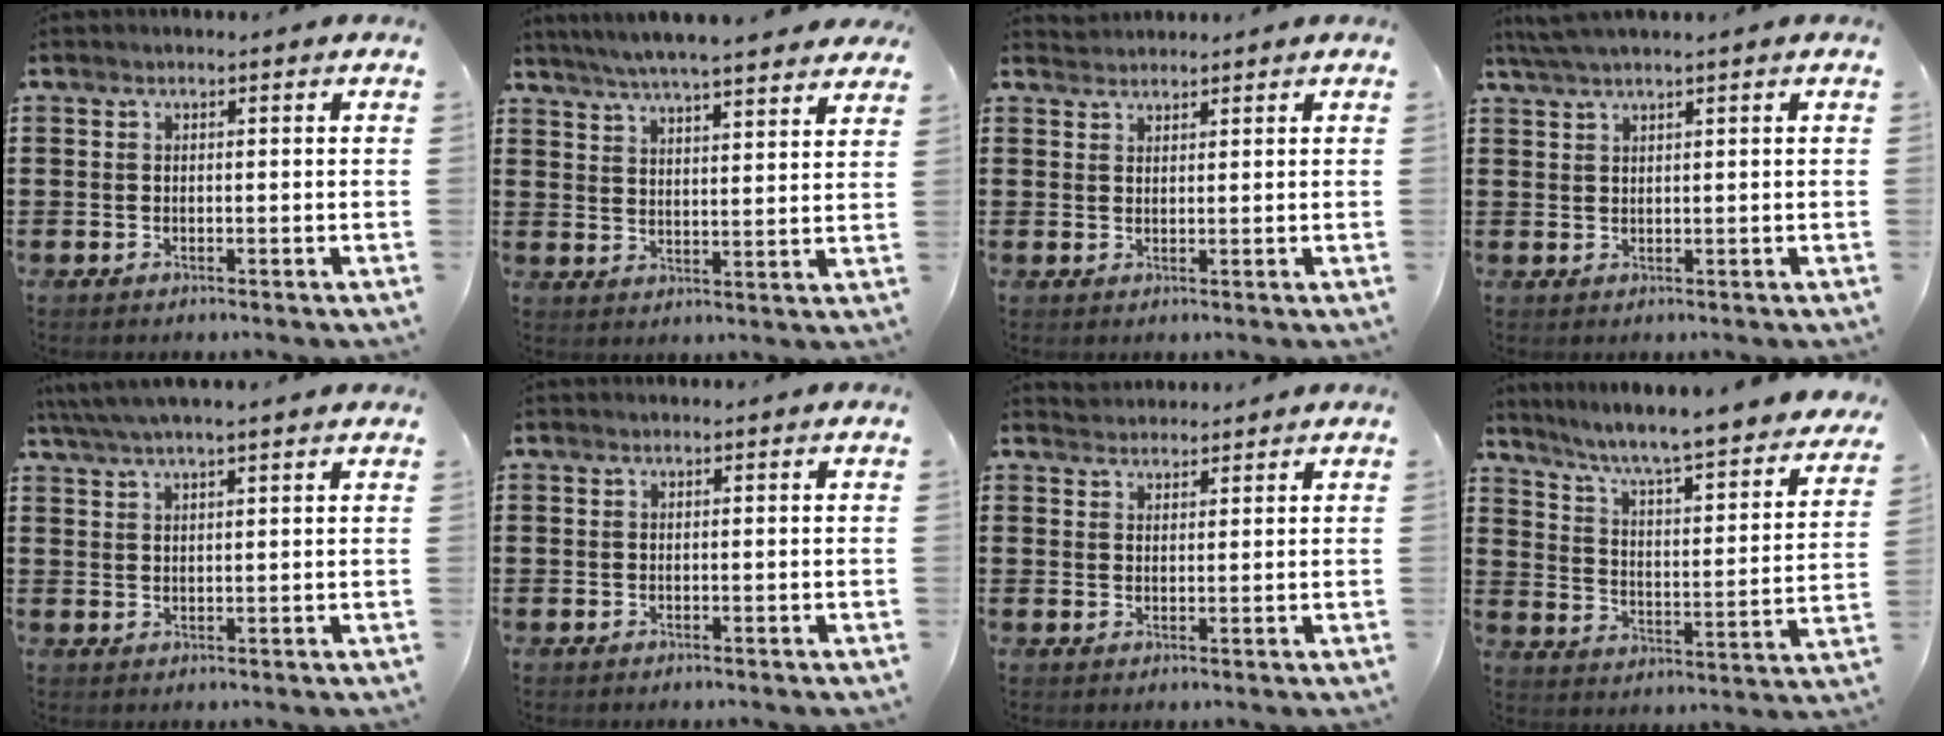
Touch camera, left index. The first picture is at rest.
{"total": 5.4, "force": [5.1, -0.1, 1.6], "torque": [-0.052, -0.025, 0.091]}
{"total": 1.4, "force": [1.4, 0.2, -0.2], "torque": [0.000, 0.001, 0.029]}
{"total": 2.1, "force": [1.6, -0.2, 1.4], "torque": [-0.028, -0.001, 0.030]}
{"total": 3.8, "force": [3.2, 0.1, 2.1], "torque": [-0.048, -0.002, 0.057]}
{"total": 0.0}
{"total": 1.8, "force": [1.7, 0.3, -0.3], "torque": [0.000, 0.003, 0.036]}
{"total": 5.6, "force": [4.7, -0.5, 3.0], "torque": [-0.078, -0.049, 0.068]}